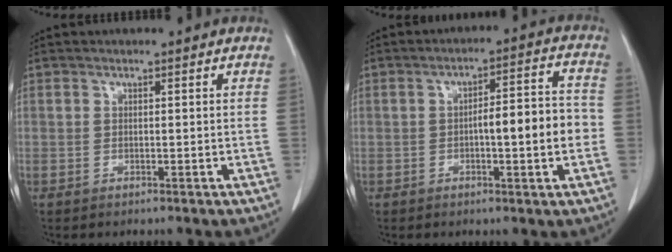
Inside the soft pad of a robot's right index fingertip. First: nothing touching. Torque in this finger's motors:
{"motor_torque": [0.53, -0.27, 0.31, 0.10]}